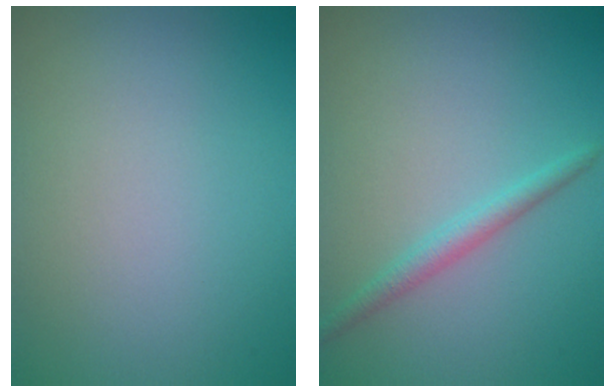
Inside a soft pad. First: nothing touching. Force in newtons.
{"total": 1.8, "press": 1.8, "slide": 0.1}